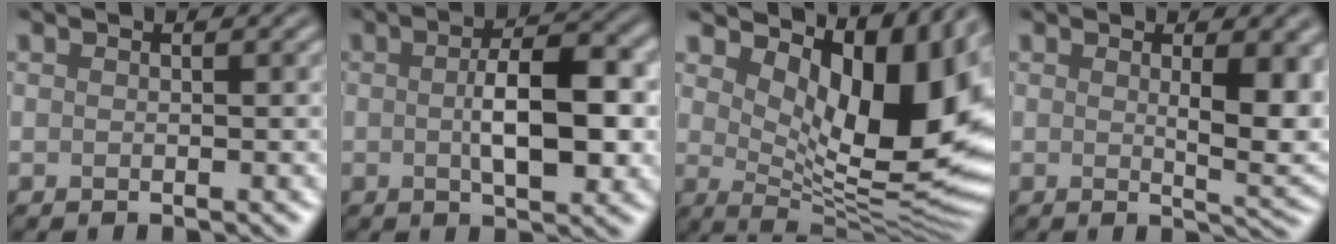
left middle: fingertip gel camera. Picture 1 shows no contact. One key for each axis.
{"total": 6.7, "fx": -0.1, "fy": 2.7, "fz": 6.1, "tx": -0.101, "ty": 0.000, "tz": -0.003}
{"total": 11.9, "fx": 4.2, "fy": 5.2, "fz": 9.9, "tx": -0.144, "ty": -0.009, "tz": 0.076}
{"total": 5.2, "fx": 0.9, "fy": 1.4, "fz": 4.9, "tx": -0.064, "ty": -0.007, "tz": 0.020}